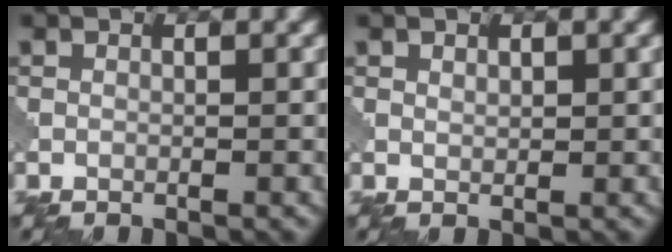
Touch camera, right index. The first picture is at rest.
{"total": 0.7, "force": [0.5, 0.4, 0.3], "torque": [-0.007, -0.002, 0.010]}